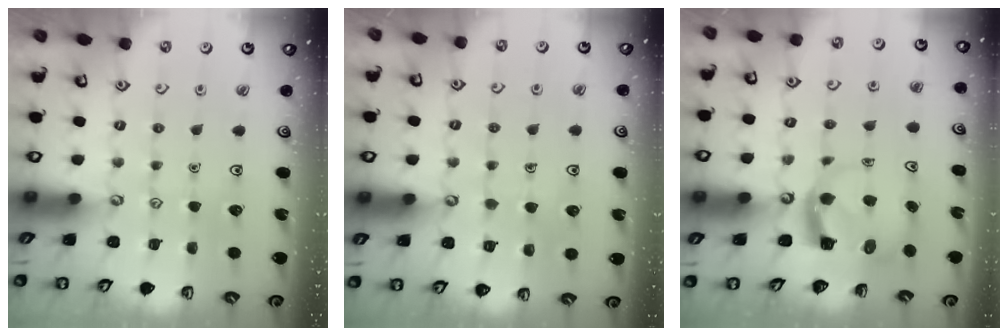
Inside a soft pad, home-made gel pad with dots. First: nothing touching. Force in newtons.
{"total": 3.9, "press": 3.9, "slide": 0.2}
{"total": 3.9, "press": 3.9, "slide": 0.3}